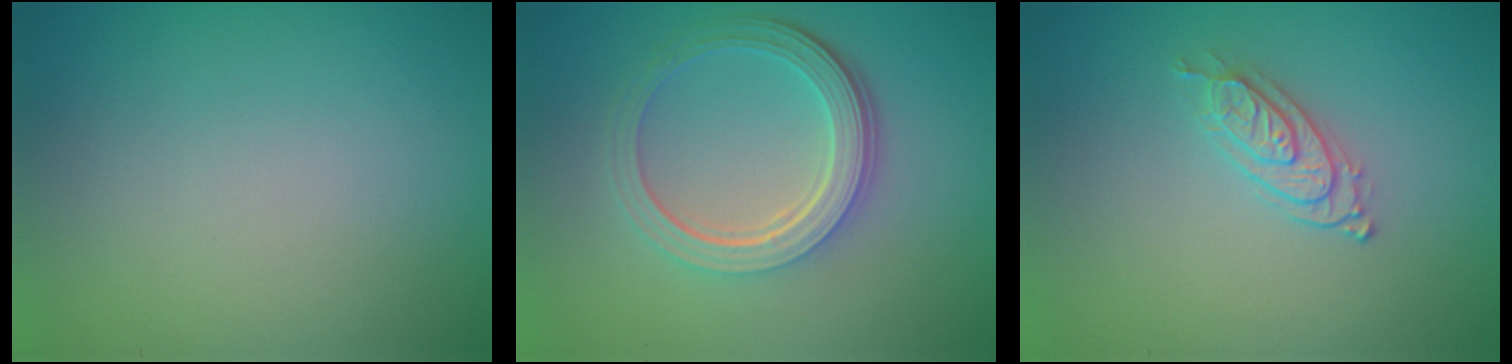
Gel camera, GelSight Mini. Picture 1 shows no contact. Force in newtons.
{"total": 5.3, "press": 3.9, "slide": 3.7}
{"total": 2.3, "press": 2.1, "slide": 0.9}